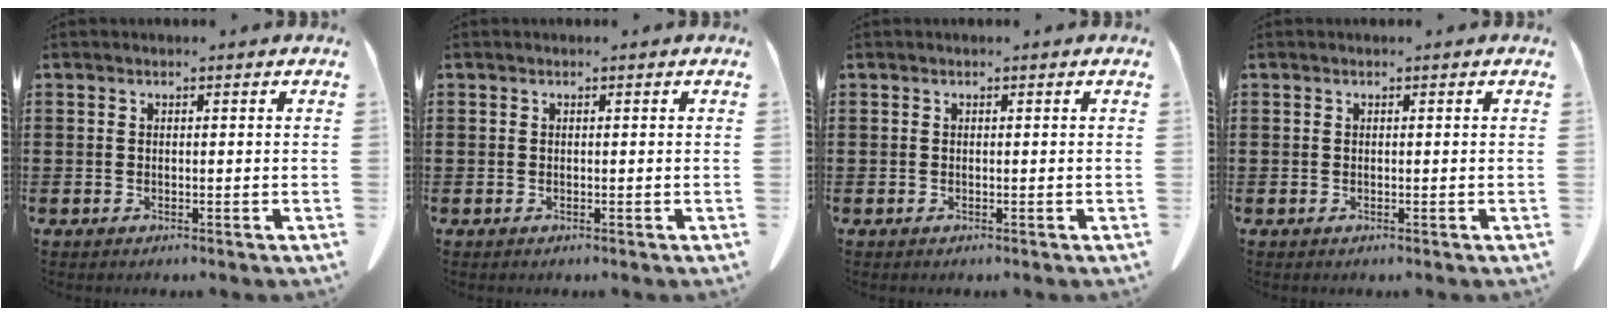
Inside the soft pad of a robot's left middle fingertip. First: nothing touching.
{"total": 0.0}
{"total": 0.0}
{"total": 0.0}